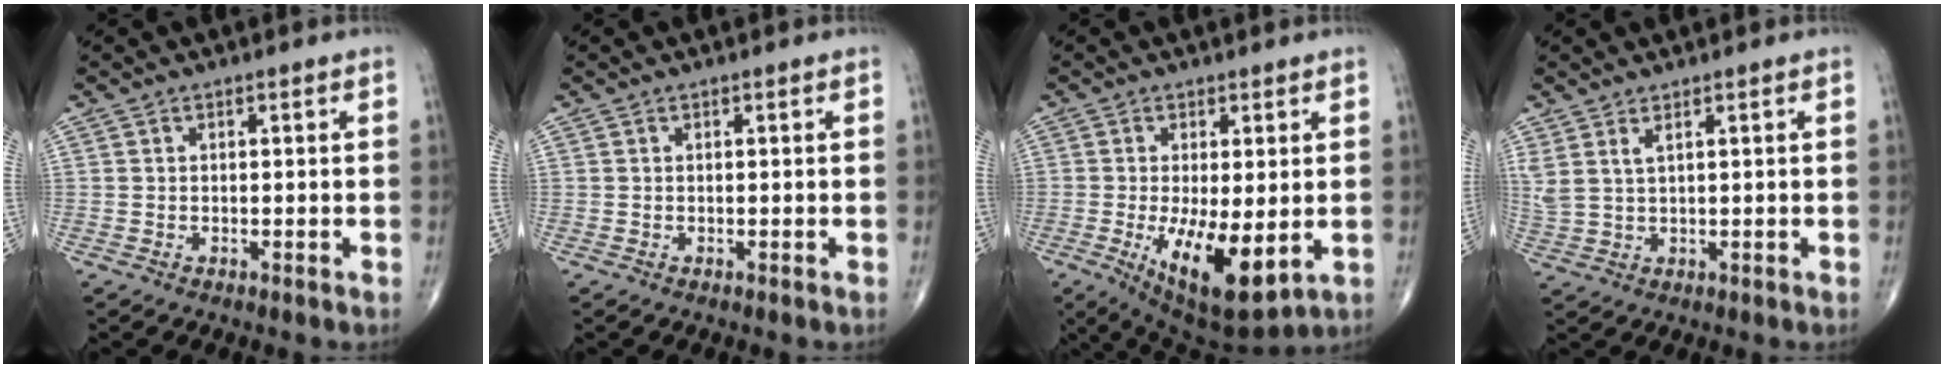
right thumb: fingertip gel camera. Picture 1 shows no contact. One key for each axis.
{"total": 0.0}
{"total": 12.8, "fx": -2.6, "fy": 4.7, "fz": 11.6, "tx": -0.191, "ty": -0.027, "tz": -0.025}
{"total": 3.9, "fx": 2.1, "fy": 1.2, "fz": 3.0, "tx": -0.084, "ty": -0.004, "tz": 0.053}